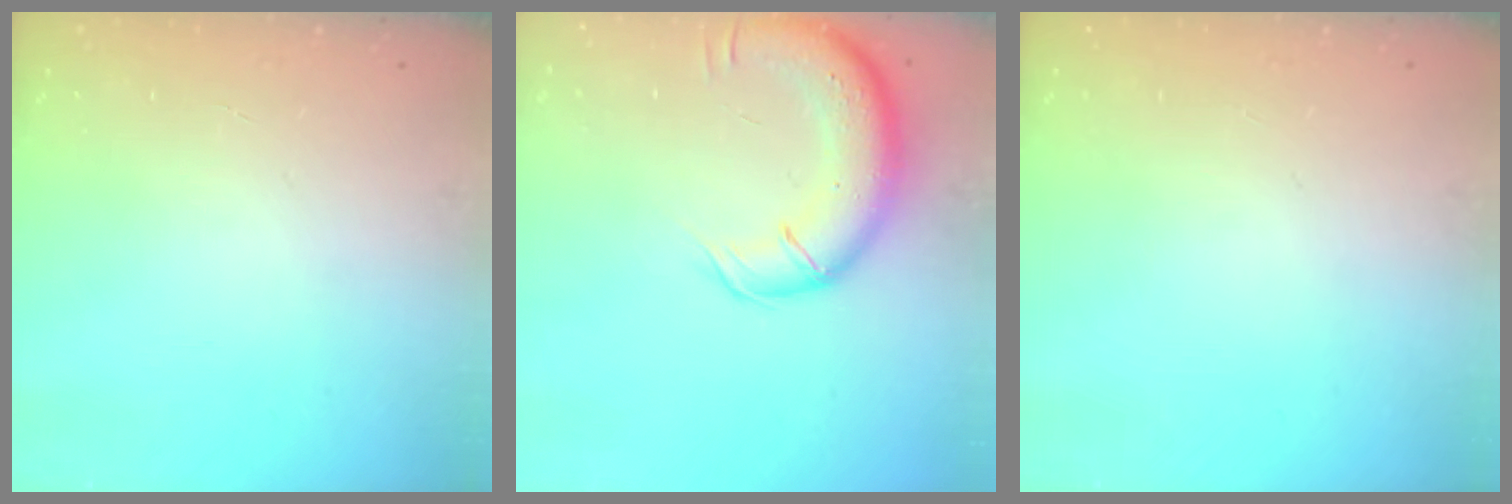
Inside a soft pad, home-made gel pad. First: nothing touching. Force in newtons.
{"total": 15.0, "press": 14.6, "slide": 3.6}
{"total": 0.0}